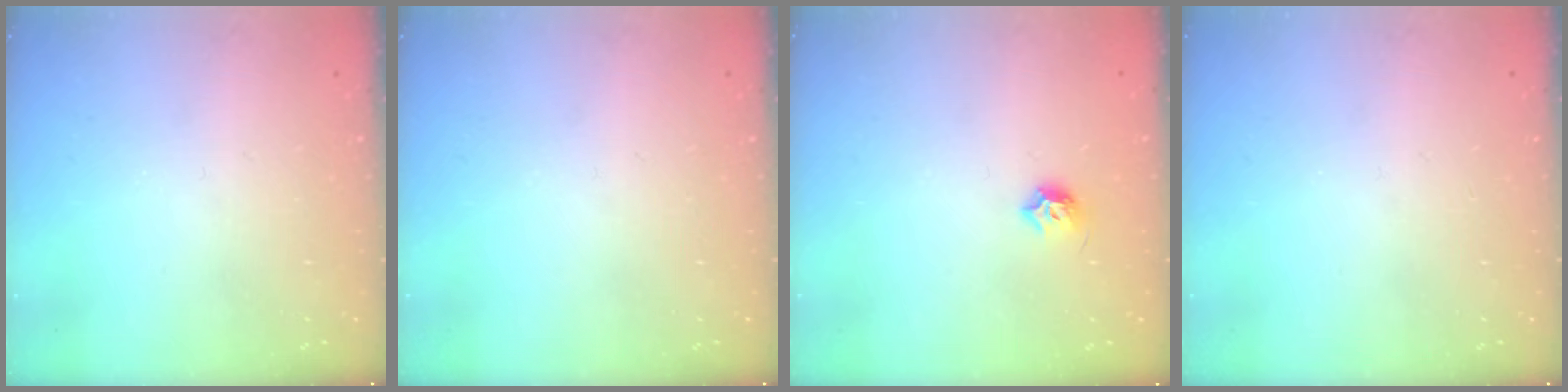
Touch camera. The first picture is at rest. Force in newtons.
{"total": 0.0}
{"total": 5.9, "press": 5.8, "slide": 0.9}
{"total": 0.0}